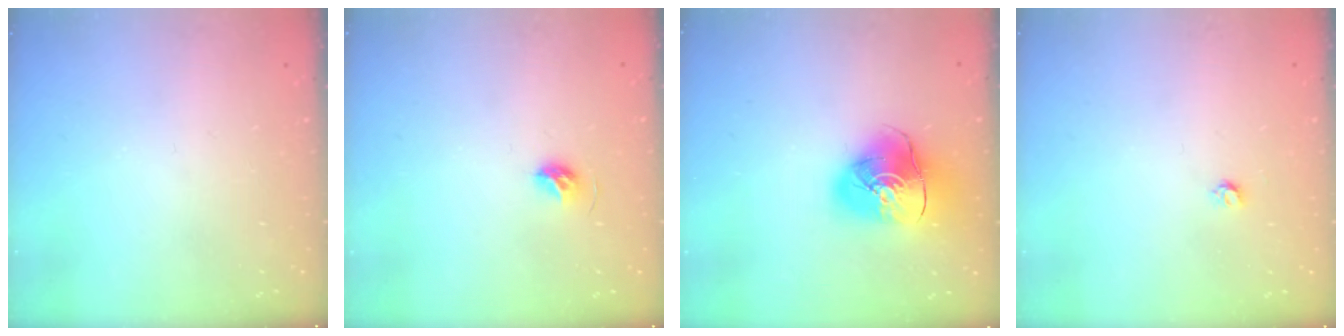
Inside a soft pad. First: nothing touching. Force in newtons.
{"total": 5.4, "press": 5.2, "slide": 1.2}
{"total": 13.5, "press": 13.4, "slide": 1.9}
{"total": 3.2, "press": 3.2, "slide": 0.3}